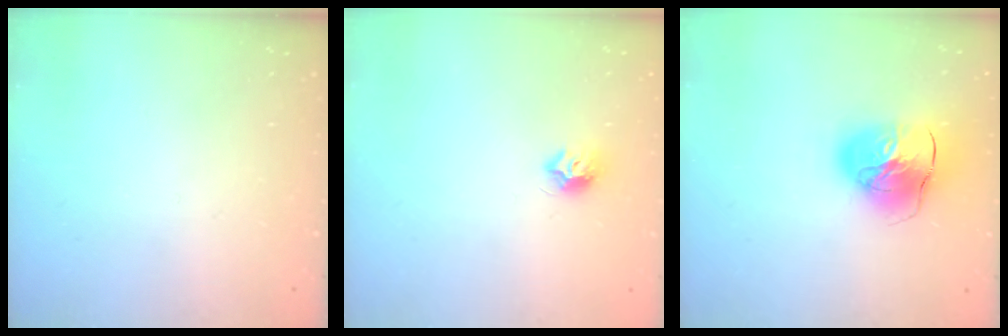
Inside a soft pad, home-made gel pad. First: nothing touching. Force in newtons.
{"total": 8.2, "press": 8.2, "slide": 0.7}
{"total": 14.1, "press": 14.0, "slide": 2.0}